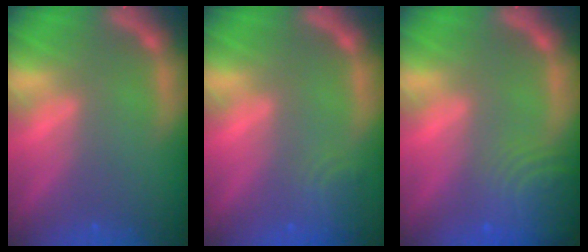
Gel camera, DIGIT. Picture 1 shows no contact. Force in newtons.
{"total": 2.9}
{"total": 7.4}